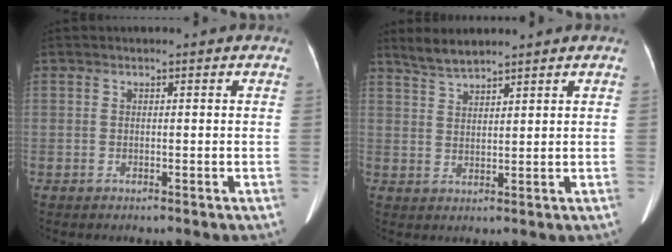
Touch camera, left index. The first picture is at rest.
{"total": 3.7, "force": [3.4, 0.3, 1.2], "torque": [-0.030, 0.010, 0.070]}